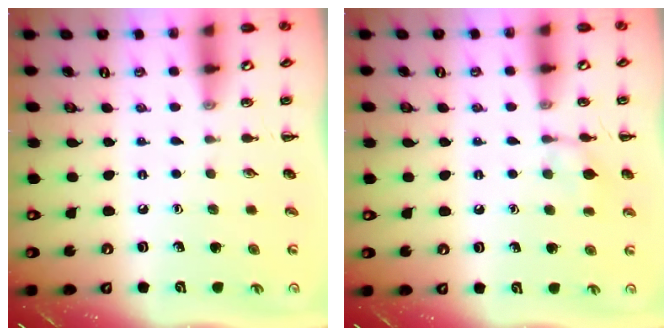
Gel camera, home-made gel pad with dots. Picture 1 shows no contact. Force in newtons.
{"total": 7.5, "press": 7.4, "slide": 1.4}